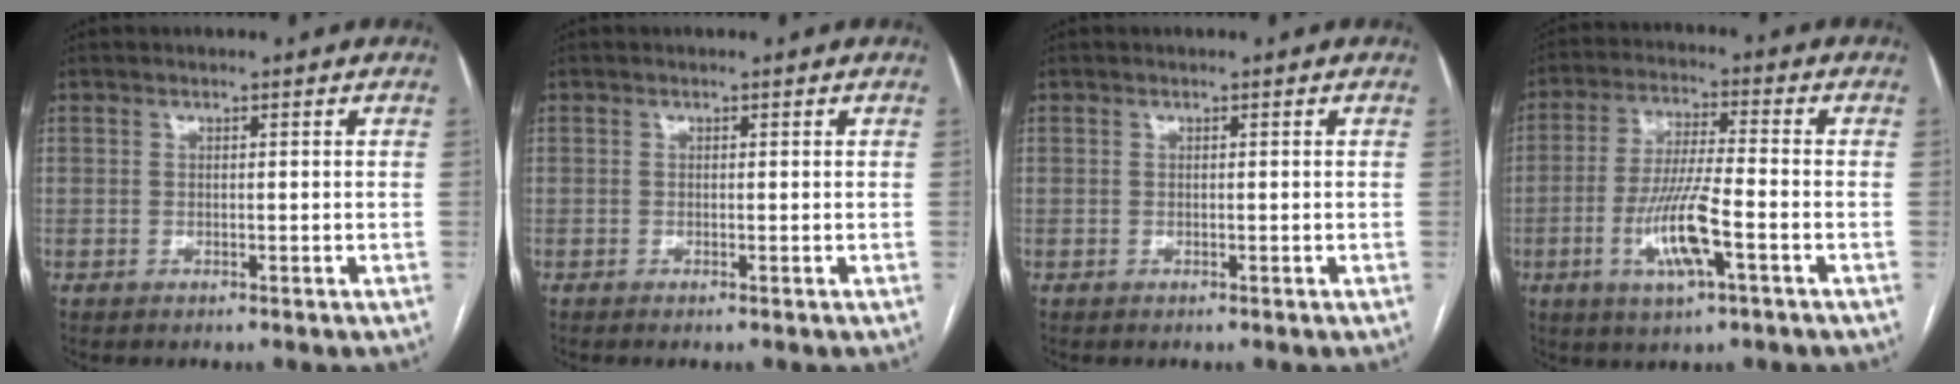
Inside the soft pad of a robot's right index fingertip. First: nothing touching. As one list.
[{"total": 0.0}, {"total": 0.0}, {"total": 9.9, "force": [-3.5, 1.1, 9.2], "torque": [-0.182, -0.008, -0.064]}]